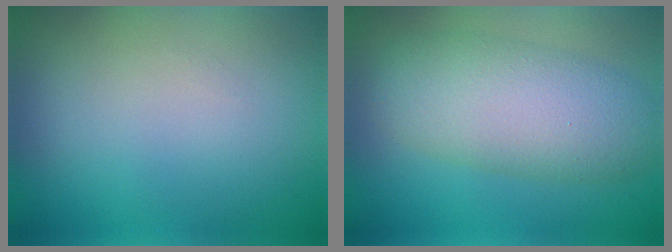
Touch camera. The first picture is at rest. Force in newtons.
{"total": 6.9, "press": 6.9, "slide": 0.2}